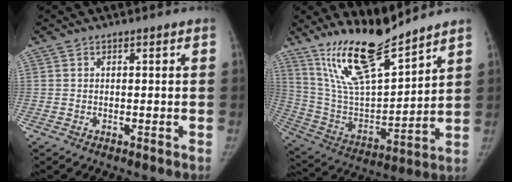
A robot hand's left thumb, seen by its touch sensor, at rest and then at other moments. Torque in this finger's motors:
{"motor_torque": [0.20, 0.23, 1.29, -1.49, 0.17]}